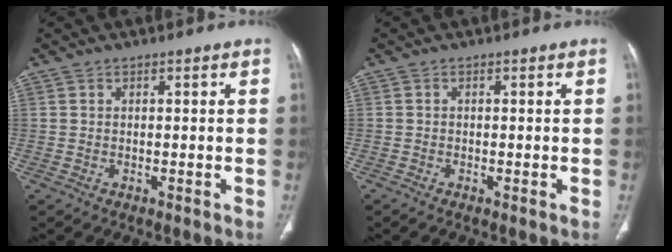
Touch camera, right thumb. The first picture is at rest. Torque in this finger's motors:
{"motor_torque": [-0.15, 0.15, 0.28, -0.55, 0.03]}